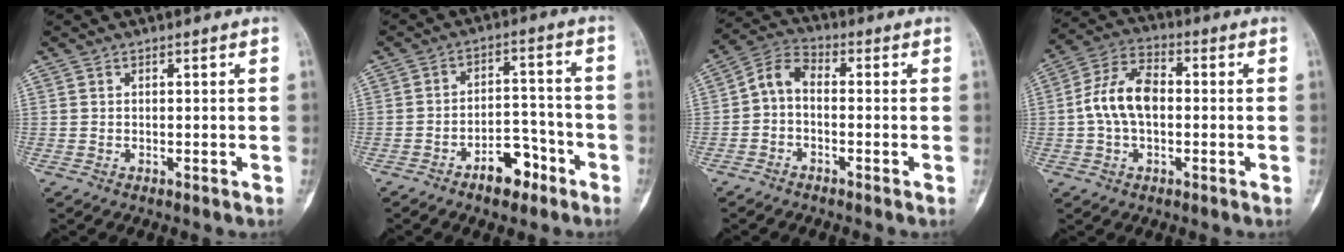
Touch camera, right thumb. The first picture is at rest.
{"total": 7.9, "force": [-4.8, 4.2, 4.6], "torque": [-0.052, 0.049, -0.073]}
{"total": 5.6, "force": [-0.9, 3.4, 4.3], "torque": [-0.079, 0.027, -0.033]}
{"total": 10.3, "force": [-0.3, 6.3, 8.2], "torque": [-0.155, 0.029, -0.014]}